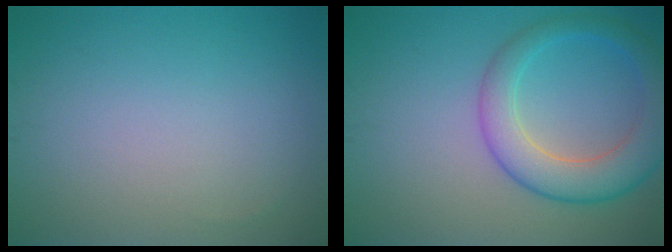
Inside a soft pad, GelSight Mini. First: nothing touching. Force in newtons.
{"total": 5.8, "press": 5.8, "slide": 0.3}